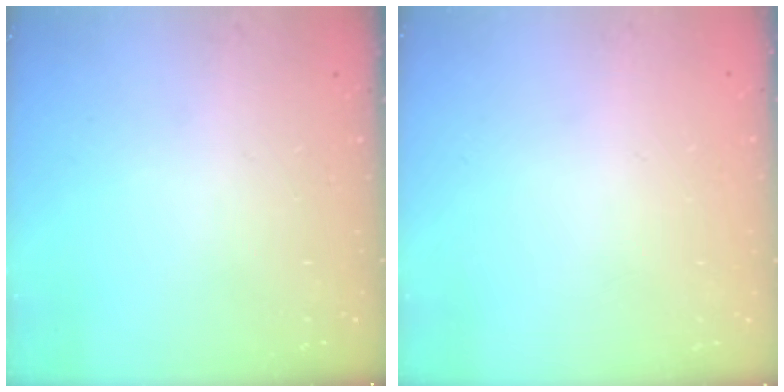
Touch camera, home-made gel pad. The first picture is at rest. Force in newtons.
{"total": 0.0}